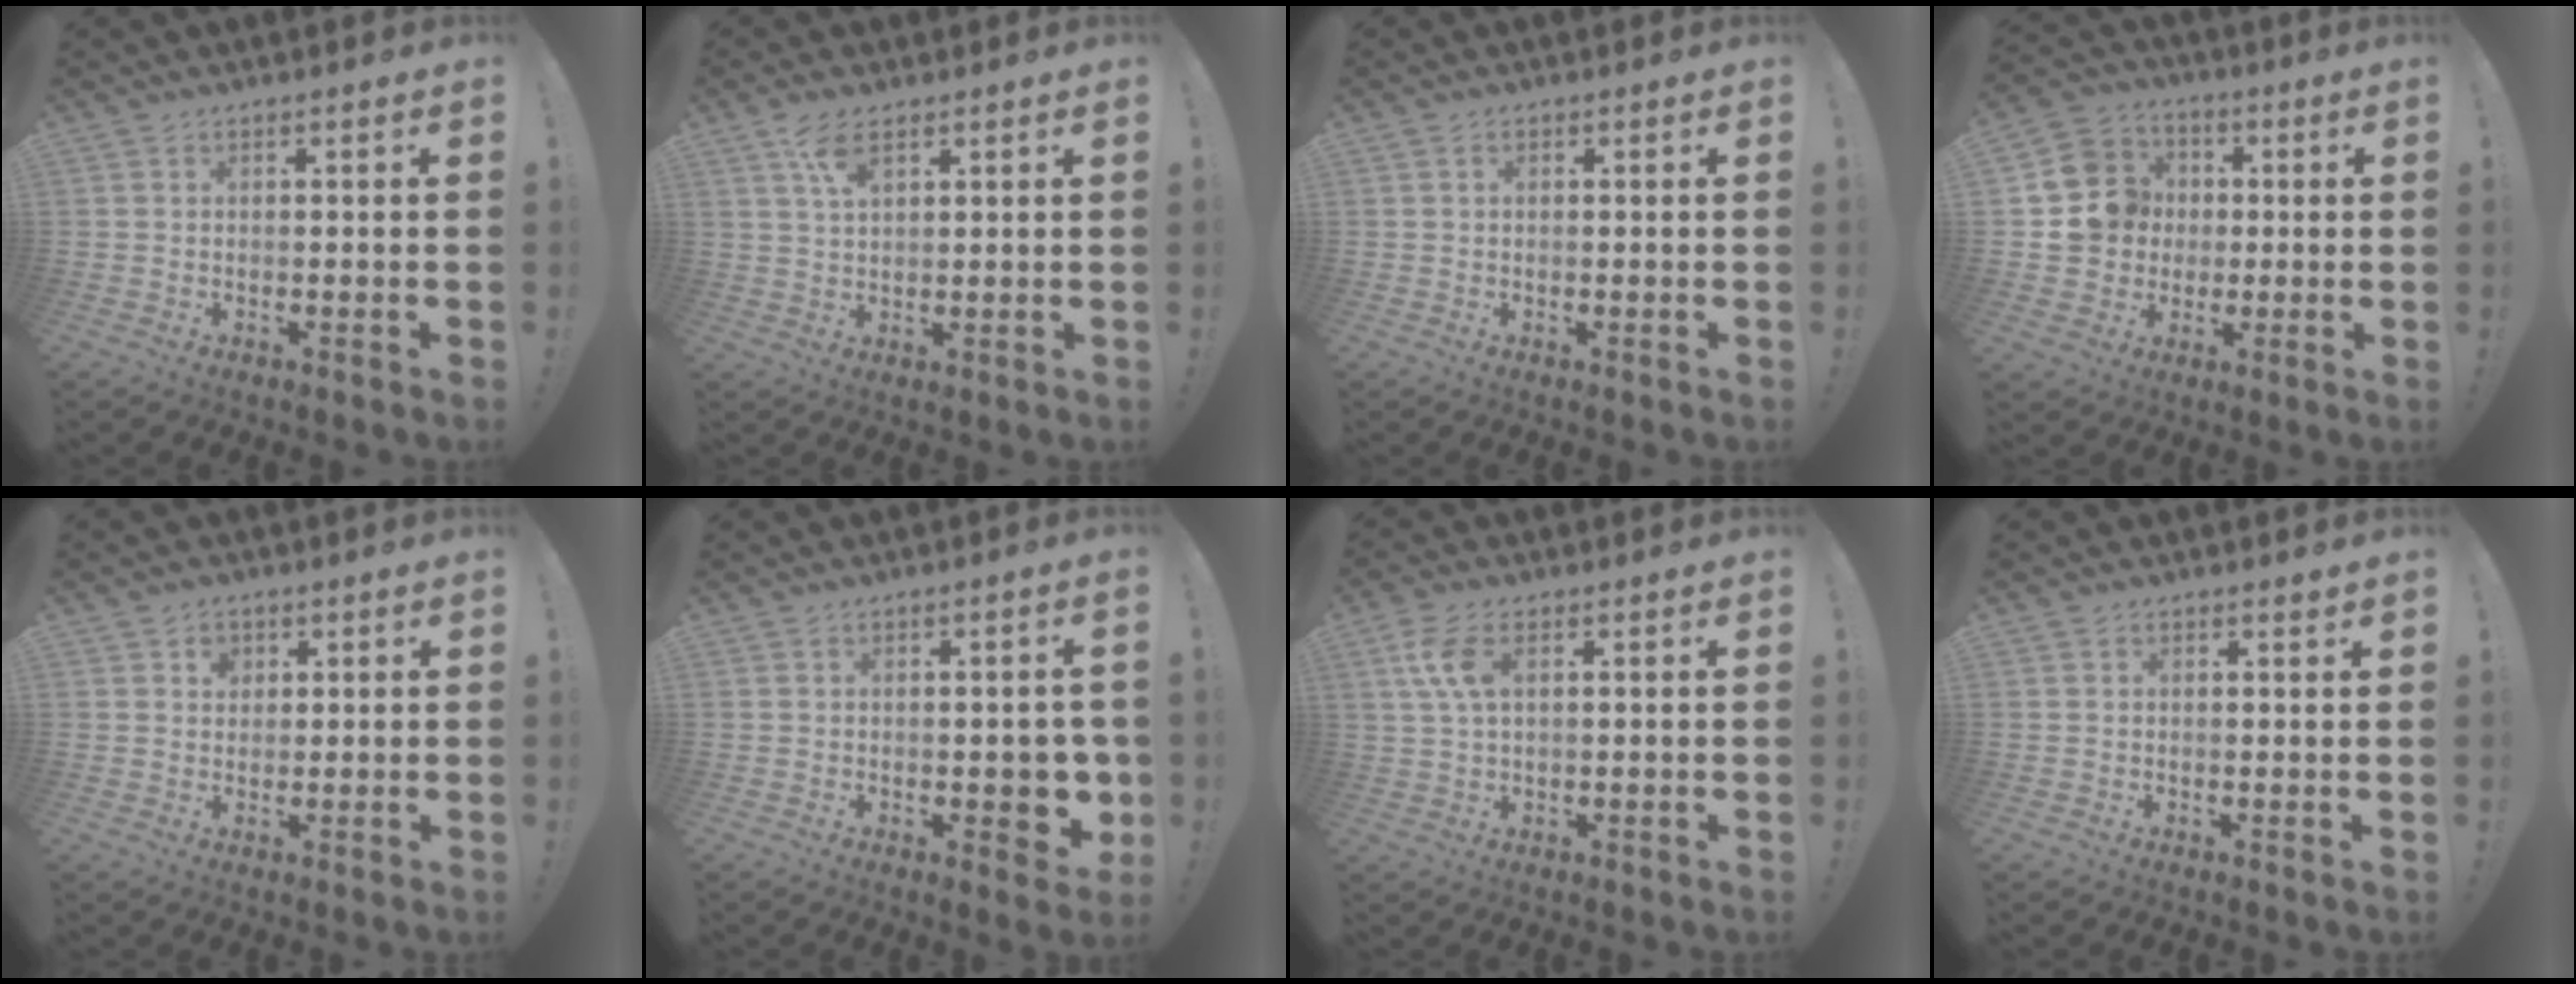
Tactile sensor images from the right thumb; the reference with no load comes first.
{"total": 5.7, "force": [3.1, 2.6, 4.1], "torque": [-0.069, -0.011, 0.055]}
{"total": 0.6, "force": [0.1, 0.5, 0.3], "torque": [-0.008, 0.003, 0.002]}
{"total": 12.9, "force": [0.3, 12.2, 4.0], "torque": [-0.044, 0.013, 0.016]}
{"total": 3.2, "force": [1.4, 2.7, 1.0], "torque": [-0.002, -0.007, 0.021]}
{"total": 6.0, "force": [-1.2, 3.3, 4.9], "torque": [-0.055, 0.007, -0.013]}
{"total": 7.5, "force": [2.2, 3.7, 6.2], "torque": [-0.129, -0.002, 0.038]}
{"total": 0.8, "force": [0.7, 0.2, 0.4], "torque": [0.007, -0.006, 0.010]}